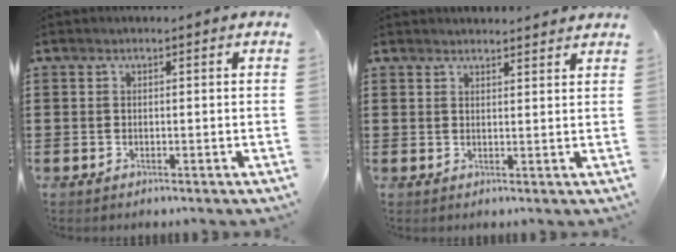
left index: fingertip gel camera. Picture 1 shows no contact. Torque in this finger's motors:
{"motor_torque": [0.26, 0.40, 0.10, 0.02]}